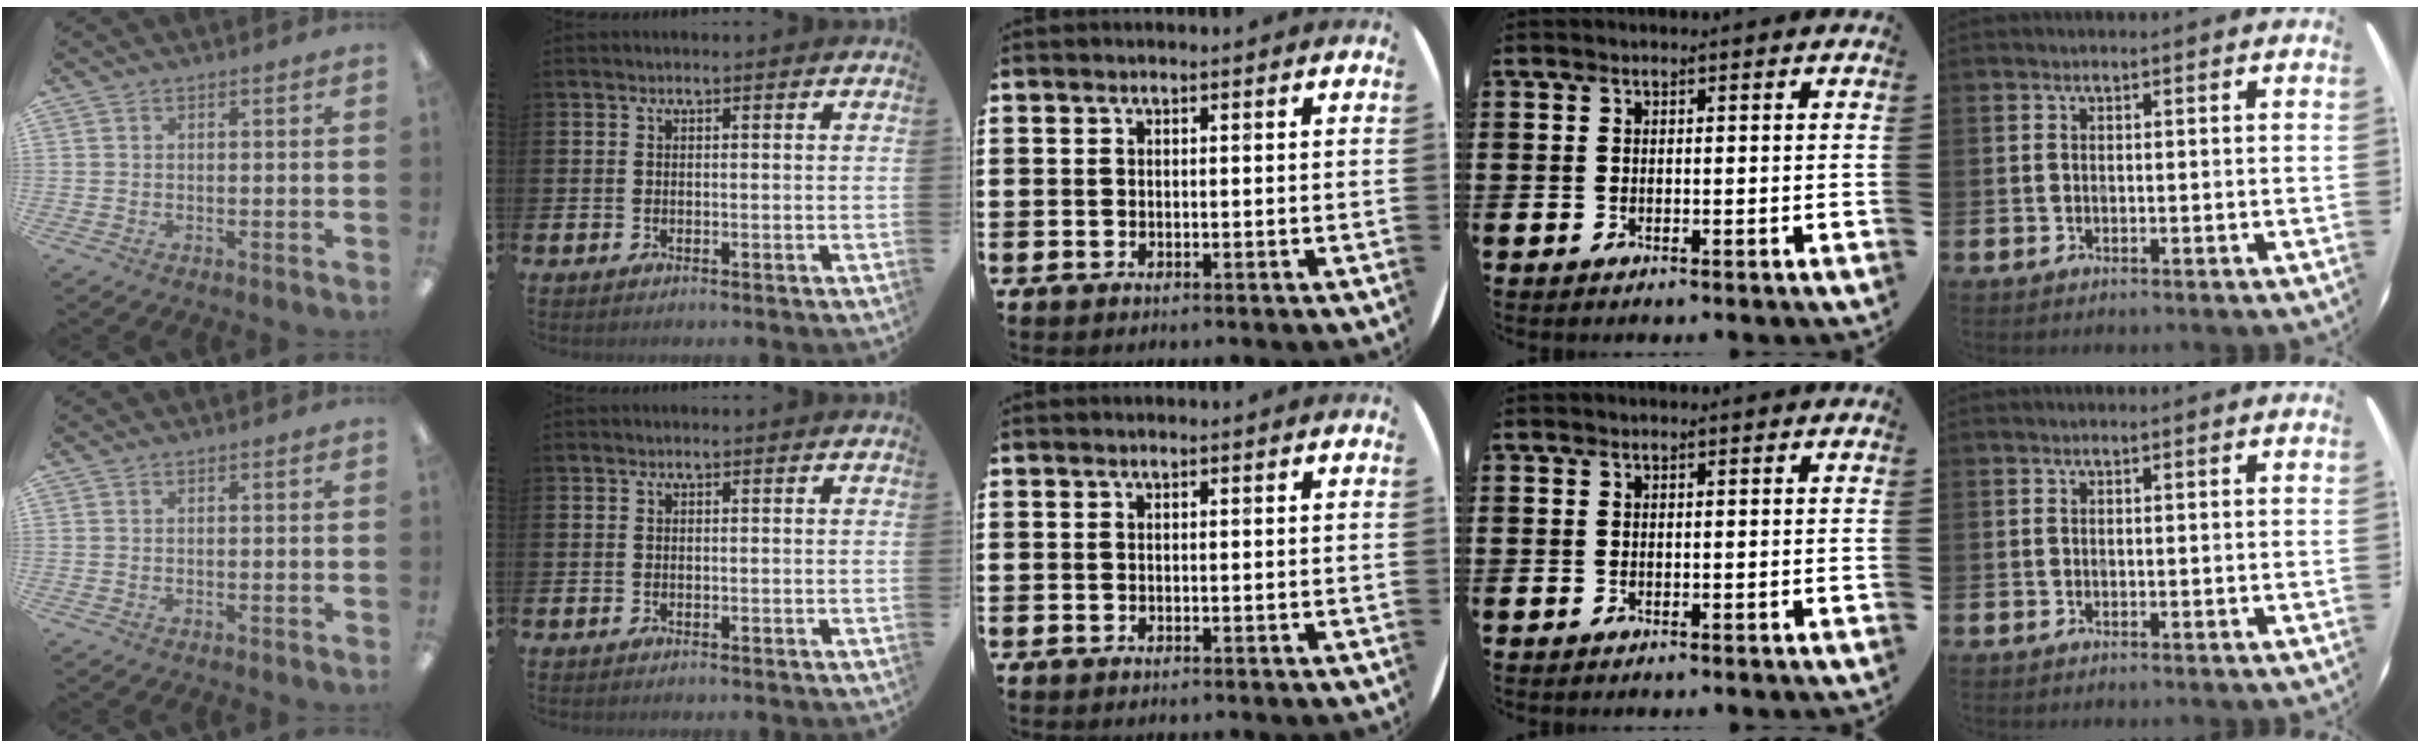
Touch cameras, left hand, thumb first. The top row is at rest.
{}